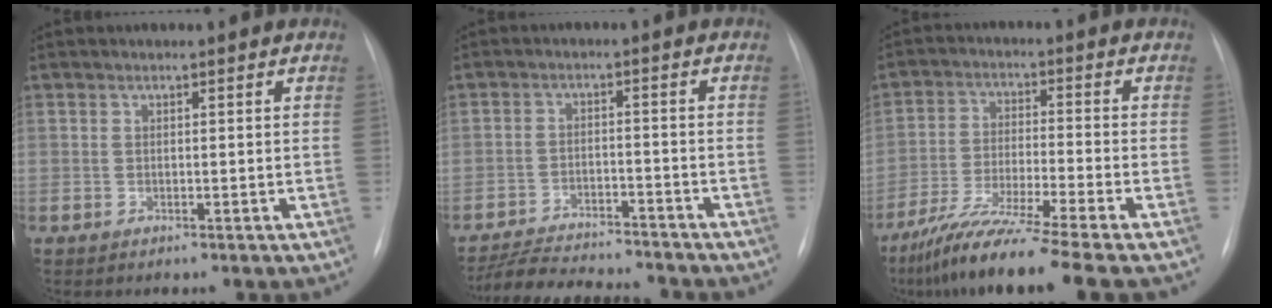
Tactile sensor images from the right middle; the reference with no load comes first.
{"total": 12.9, "force": [-12.1, 1.6, 4.2], "torque": [-0.072, -0.005, -0.180]}
{"total": 14.3, "force": [-11.2, -1.5, 8.8], "torque": [-0.166, -0.043, -0.191]}